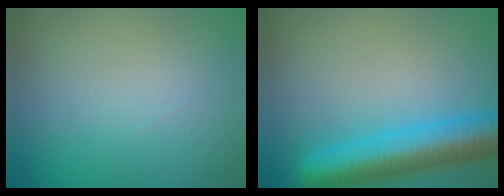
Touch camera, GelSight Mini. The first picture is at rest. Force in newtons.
{"total": 7.6, "press": 7.6, "slide": 0.3}